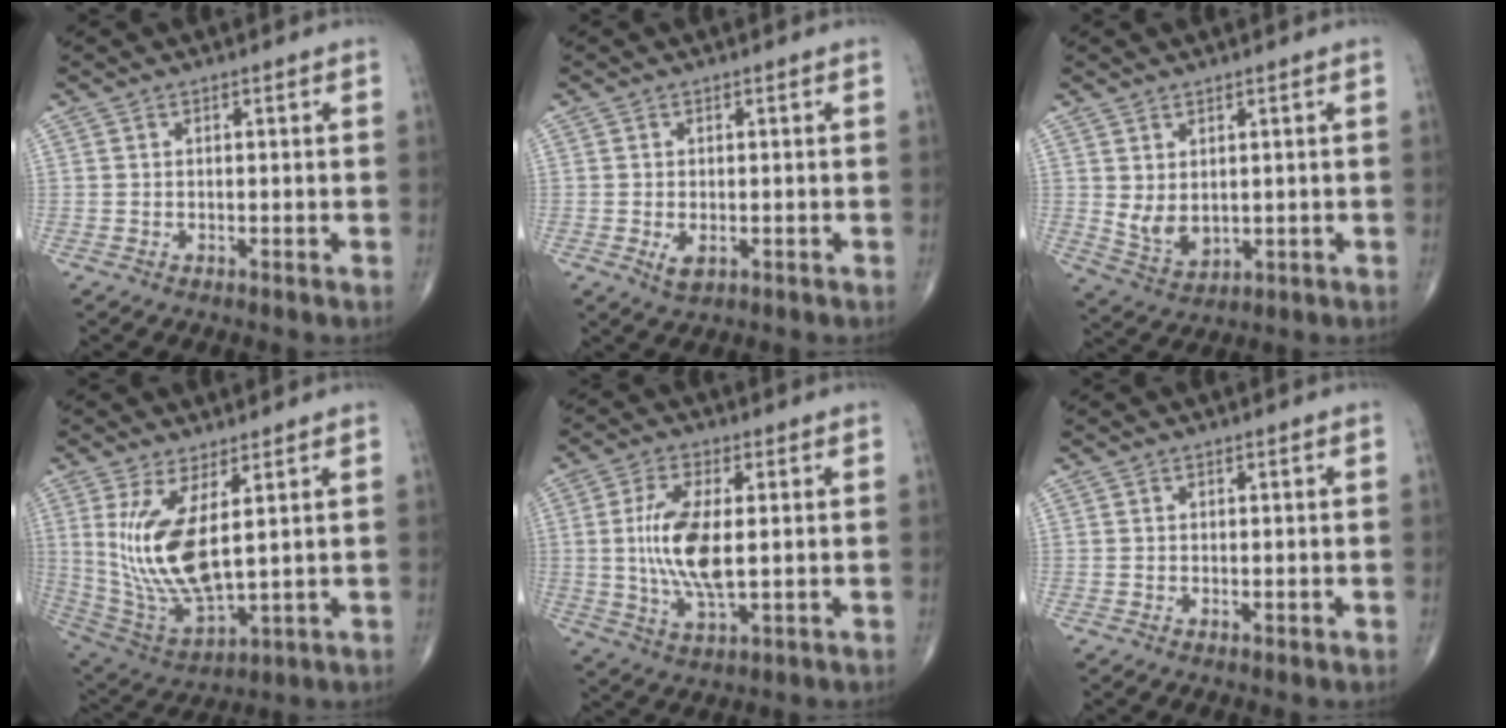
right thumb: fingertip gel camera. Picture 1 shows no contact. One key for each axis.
{"total": 2.5, "fx": -0.7, "fy": 1.4, "fz": 2.0, "tx": -0.034, "ty": -0.004, "tz": -0.007}
{"total": 5.5, "fx": 0.8, "fy": 3.5, "fz": 4.2, "tx": -0.066, "ty": -0.013, "tz": 0.034}
{"total": 14.5, "fx": 3.3, "fy": 5.2, "fz": 13.1, "tx": -0.270, "ty": -0.035, "tz": 0.086}
{"total": 11.6, "fx": 0.6, "fy": 4.6, "fz": 10.7, "tx": -0.222, "ty": -0.013, "tz": 0.014}
{"total": 1.0, "fx": -0.2, "fy": 0.4, "fz": 0.9, "tx": -0.013, "ty": -0.003, "tz": -0.003}